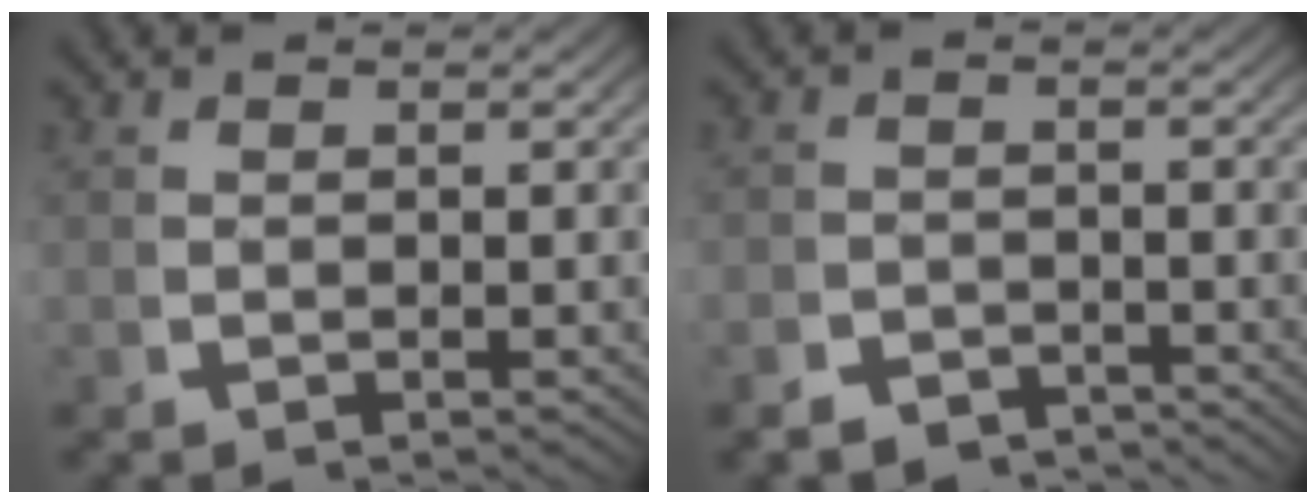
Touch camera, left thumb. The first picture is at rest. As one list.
[{"total": 3.1, "force": [-2.7, 1.3, 0.2], "torque": [0.004, -0.015, -0.049]}]